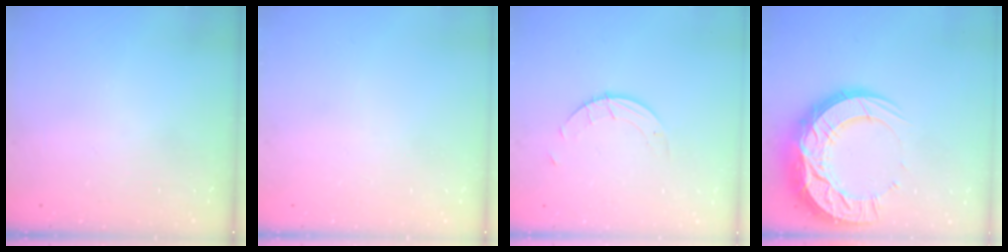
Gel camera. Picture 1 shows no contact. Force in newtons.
{"total": 0.0}
{"total": 2.5, "press": 2.5, "slide": 0.2}
{"total": 22.3, "press": 22.2, "slide": 1.9}